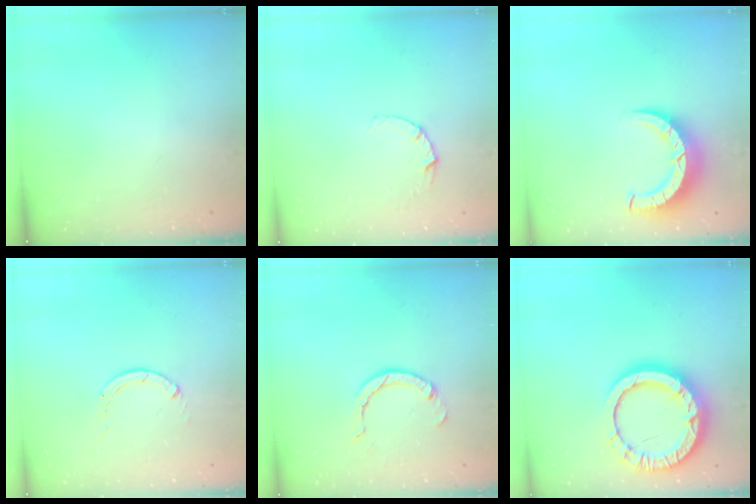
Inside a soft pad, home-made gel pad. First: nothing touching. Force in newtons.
{"total": 3.2, "press": 3.2, "slide": 0.4}
{"total": 6.7, "press": 6.7, "slide": 0.7}
{"total": 0.0}
{"total": 3.6, "press": 3.6, "slide": 0.2}
{"total": 17.2, "press": 17.1, "slide": 1.5}